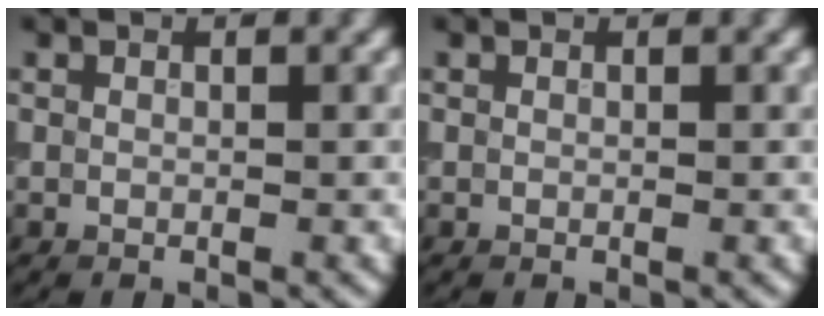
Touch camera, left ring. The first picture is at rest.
{"total": 0.0}